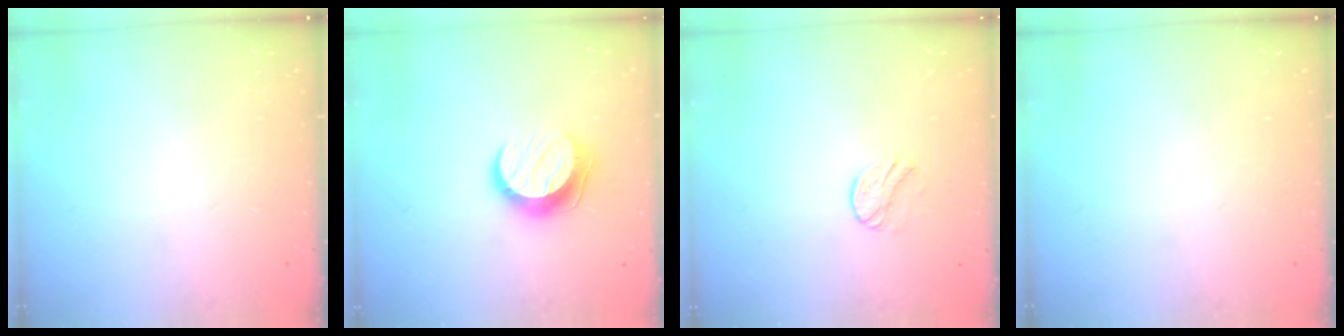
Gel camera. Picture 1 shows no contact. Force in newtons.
{"total": 9.8, "press": 9.8, "slide": 0.6}
{"total": 8.8, "press": 8.8, "slide": 0.5}
{"total": 0.0}